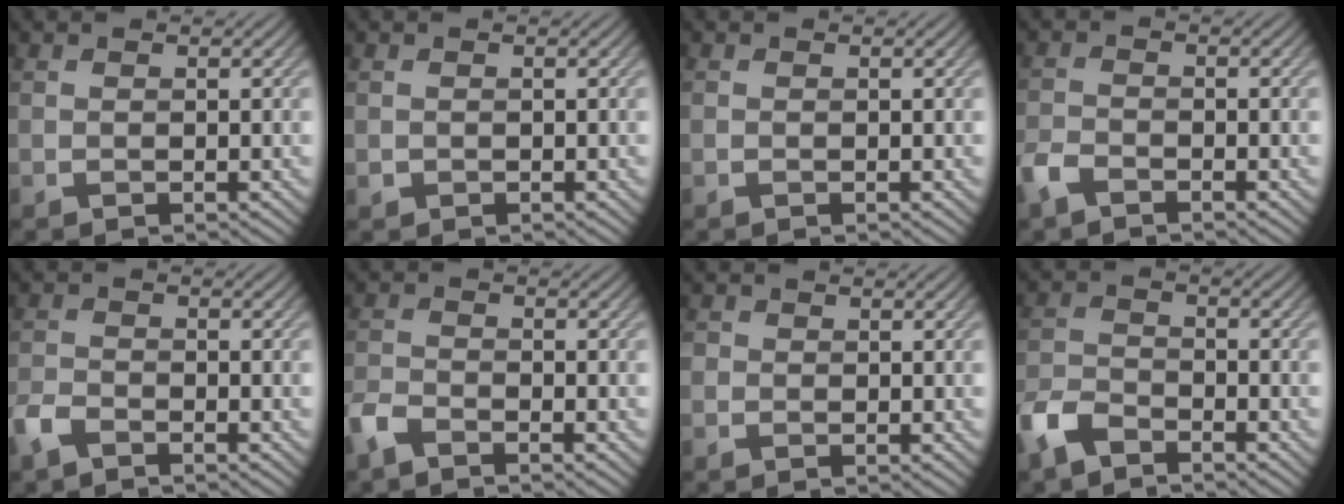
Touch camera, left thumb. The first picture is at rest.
{"total": 0.7, "force": [-0.2, 0.6, 0.1], "torque": [-0.002, -0.007, -0.003]}
{"total": 0.0}
{"total": 3.1, "force": [-2.4, 1.2, 1.5], "torque": [-0.037, -0.004, -0.059]}
{"total": 3.2, "force": [-2.4, 1.2, 1.6], "torque": [-0.038, -0.004, -0.061]}
{"total": 3.4, "force": [-2.8, 1.1, 1.7], "torque": [-0.042, -0.007, -0.070]}
{"total": 1.2, "force": [-0.1, 1.2, 0.2], "torque": [0.002, -0.002, -0.006]}
{"total": 5.3, "force": [-4.0, 2.1, 2.6], "torque": [-0.059, -0.004, -0.095]}